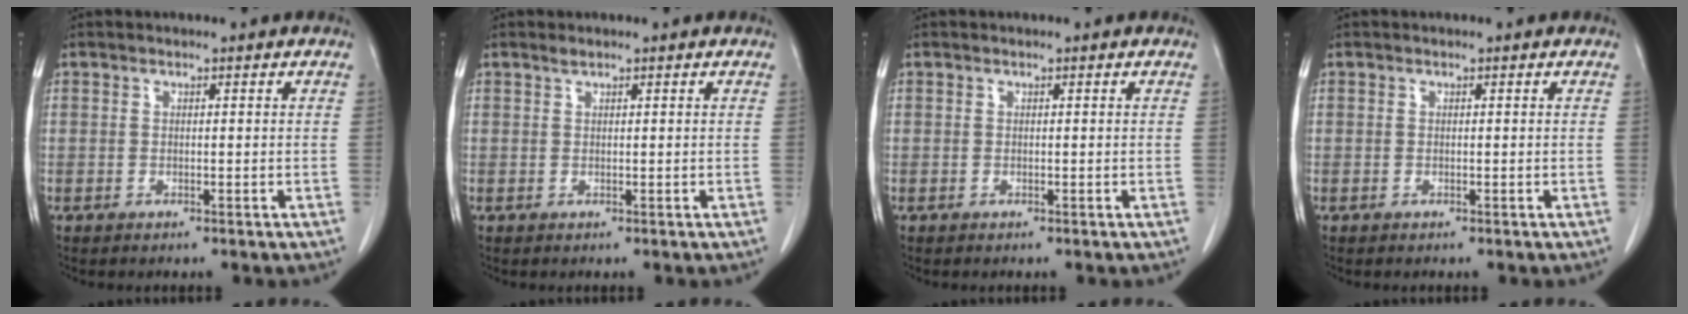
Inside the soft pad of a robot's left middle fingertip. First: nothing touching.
{"total": 0.6, "force": [0.5, 0.0, 0.2], "torque": [-0.009, -0.001, 0.012]}
{"total": 0.0}
{"total": 0.0}